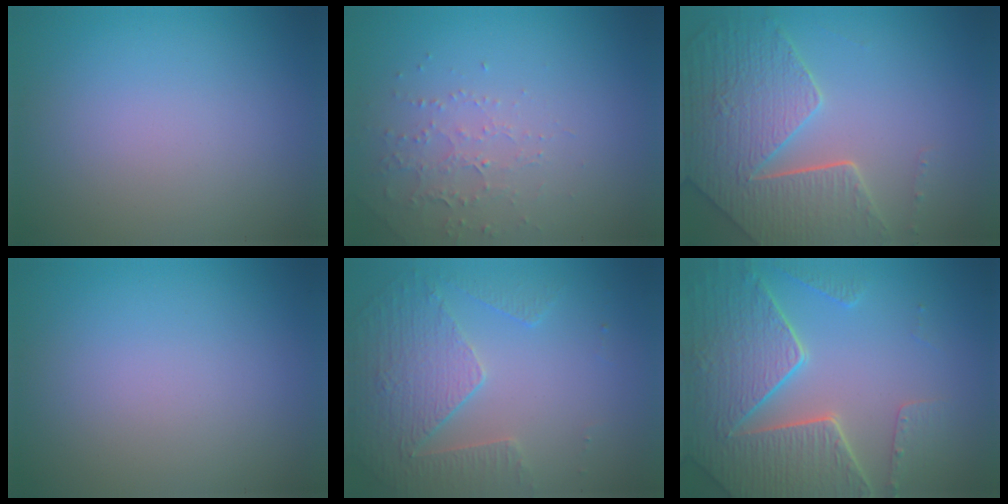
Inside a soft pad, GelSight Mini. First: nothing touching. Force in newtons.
{"total": 2.2, "press": 2.1, "slide": 0.6}
{"total": 7.8, "press": 5.8, "slide": 5.3}
{"total": 0.0}
{"total": 3.8, "press": 3.5, "slide": 1.4}
{"total": 8.2, "press": 6.1, "slide": 5.6}